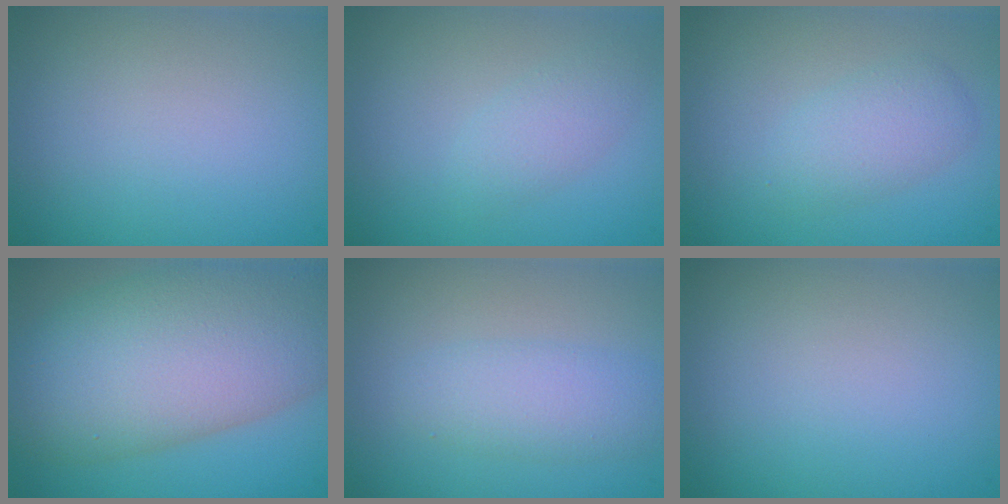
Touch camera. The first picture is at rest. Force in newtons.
{"total": 1.9, "press": 1.9, "slide": 0.1}
{"total": 2.7, "press": 2.7, "slide": 0.1}
{"total": 13.0, "press": 12.9, "slide": 0.5}
{"total": 3.2, "press": 3.2, "slide": 0.1}
{"total": 0.0}